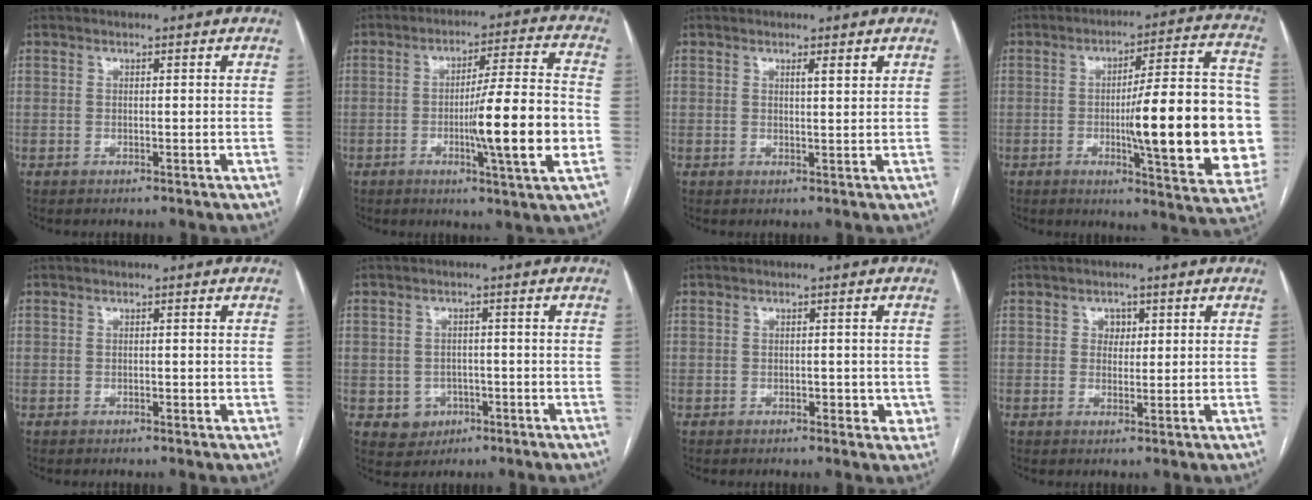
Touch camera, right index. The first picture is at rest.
{"total": 13.8, "force": [-3.1, -0.2, 13.5], "torque": [-0.210, -0.007, -0.051]}
{"total": 1.6, "force": [1.0, 0.0, 1.2], "torque": [-0.019, -0.003, 0.015]}
{"total": 21.2, "force": [-2.7, 3.5, 20.7], "torque": [-0.228, 0.017, -0.027]}
{"total": 1.0, "force": [-0.2, 0.6, 0.8], "torque": [-0.011, 0.001, -0.003]}
{"total": 4.2, "force": [-1.5, 3.8, 0.8], "torque": [-0.002, 0.009, -0.014]}
{"total": 2.9, "force": [-0.8, 1.9, 2.1], "torque": [-0.018, 0.006, -0.007]}
{"total": 2.1, "force": [0.7, 1.7, 1.0], "torque": [-0.009, 0.003, 0.009]}